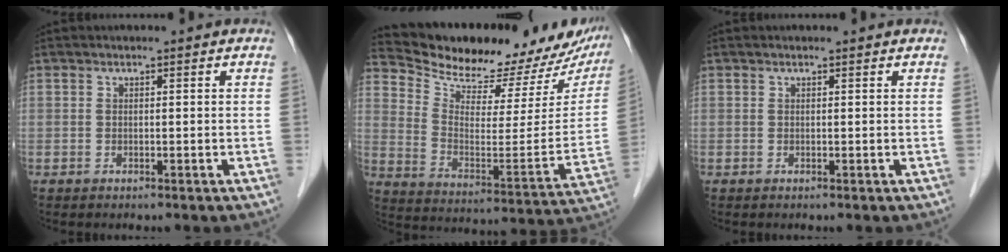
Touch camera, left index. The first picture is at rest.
{"total": 22.3, "force": [20.4, 6.1, 6.5], "torque": [-0.095, -0.049, 0.281]}
{"total": 0.5, "force": [0.5, 0.1, 0.2], "torque": [-0.007, 0.004, 0.005]}